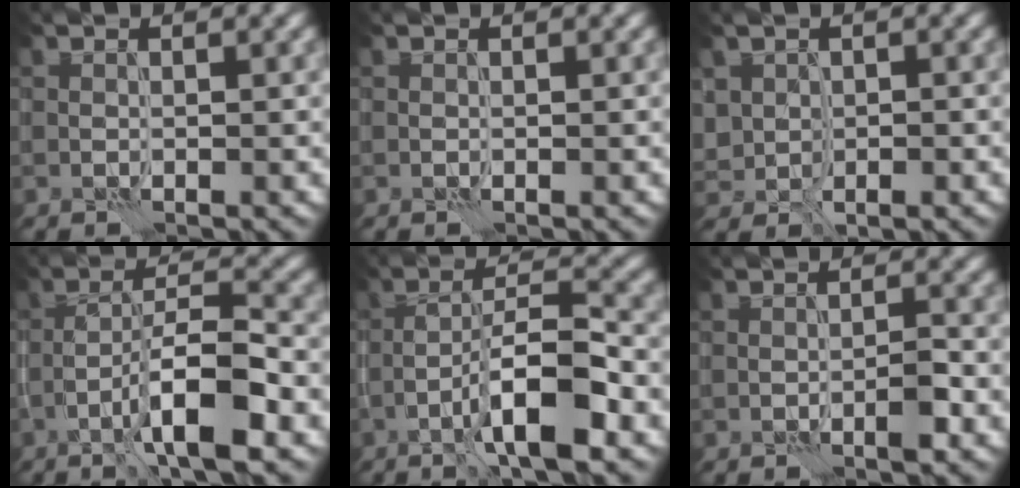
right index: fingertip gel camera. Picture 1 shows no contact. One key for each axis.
{"total": 0.0}
{"total": 2.4, "fx": 0.2, "fy": 2.0, "fz": 1.2, "tx": -0.024, "ty": -0.008, "tz": 0.009}
{"total": 6.9, "fx": -2.9, "fy": 1.4, "fz": 6.1, "tx": -0.100, "ty": 0.014, "tz": -0.054}
{"total": 7.0, "fx": -2.9, "fy": 1.4, "fz": 6.2, "tx": -0.102, "ty": 0.016, "tz": -0.055}
{"total": 1.5, "fx": -0.8, "fy": 0.2, "fz": 1.2, "tx": -0.019, "ty": 0.006, "tz": -0.017}